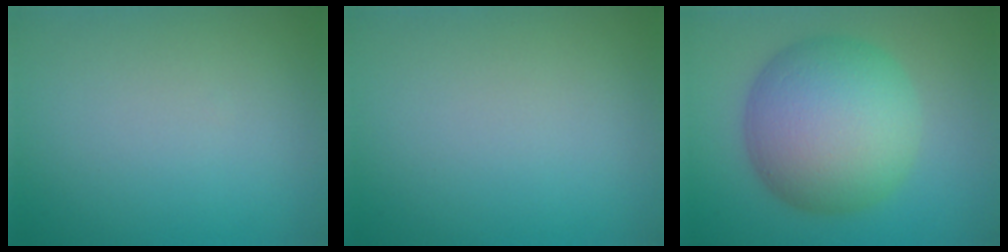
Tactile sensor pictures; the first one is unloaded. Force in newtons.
{"total": 0.0}
{"total": 11.1, "press": 11.1, "slide": 0.3}